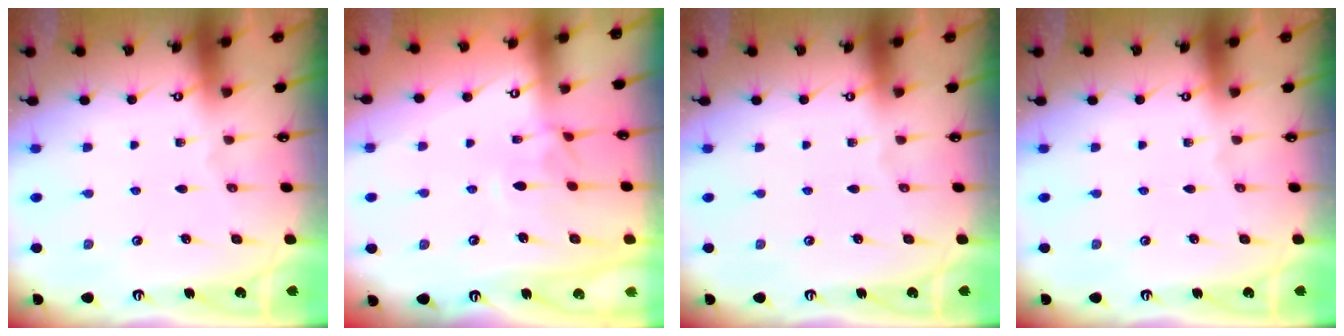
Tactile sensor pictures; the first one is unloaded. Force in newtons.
{"total": 2.1, "press": 2.0, "slide": 0.7}
{"total": 0.0}
{"total": 0.0}